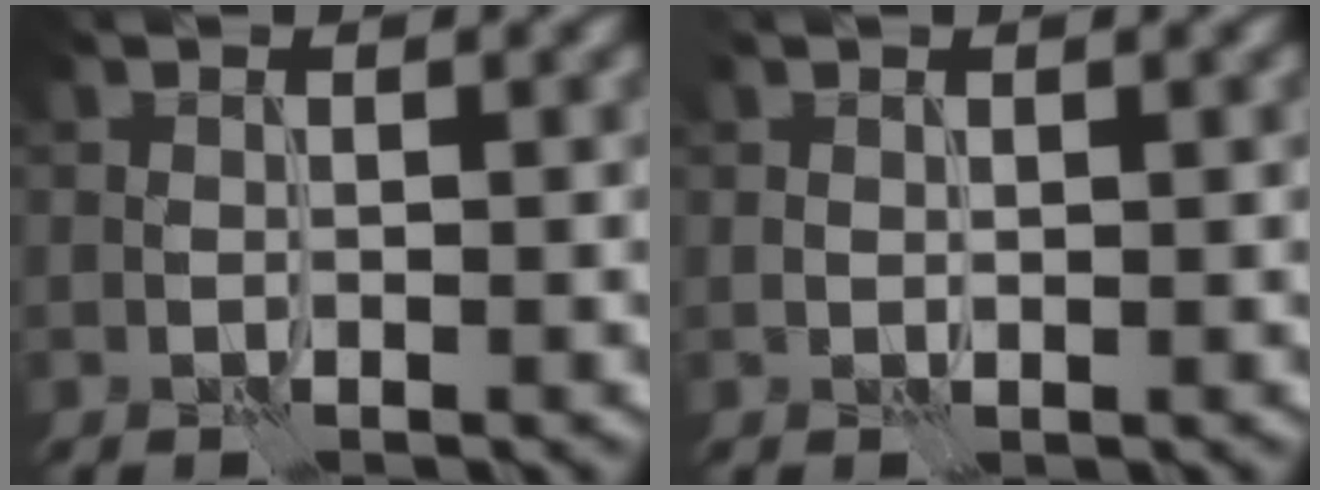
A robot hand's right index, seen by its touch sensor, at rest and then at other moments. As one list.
[{"total": 0.6, "force": [0.3, 0.2, 0.5], "torque": [-0.010, 0.001, 0.007]}]